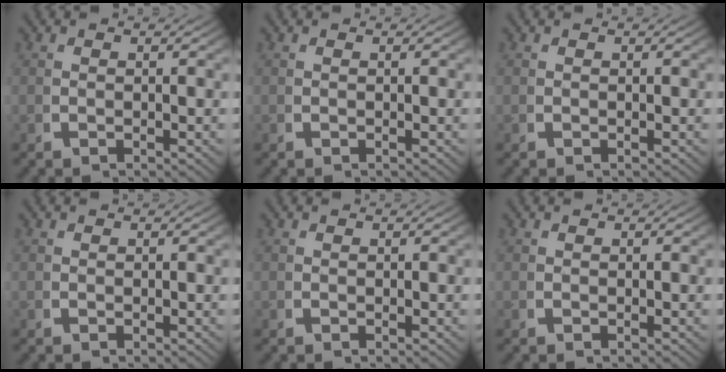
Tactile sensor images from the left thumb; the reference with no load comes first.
{"total": 0.0}
{"total": 0.0}
{"total": 0.0}
{"total": 0.0}
{"total": 0.0}